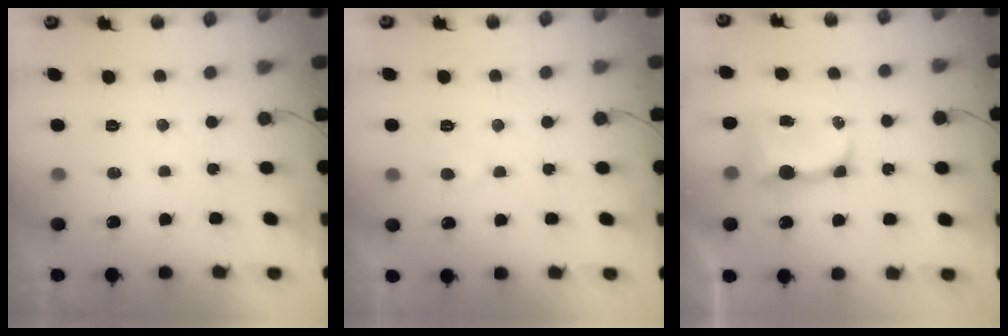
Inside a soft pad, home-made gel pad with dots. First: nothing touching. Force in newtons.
{"total": 4.1, "press": 4.1, "slide": 0.3}
{"total": 9.6, "press": 9.5, "slide": 1.3}